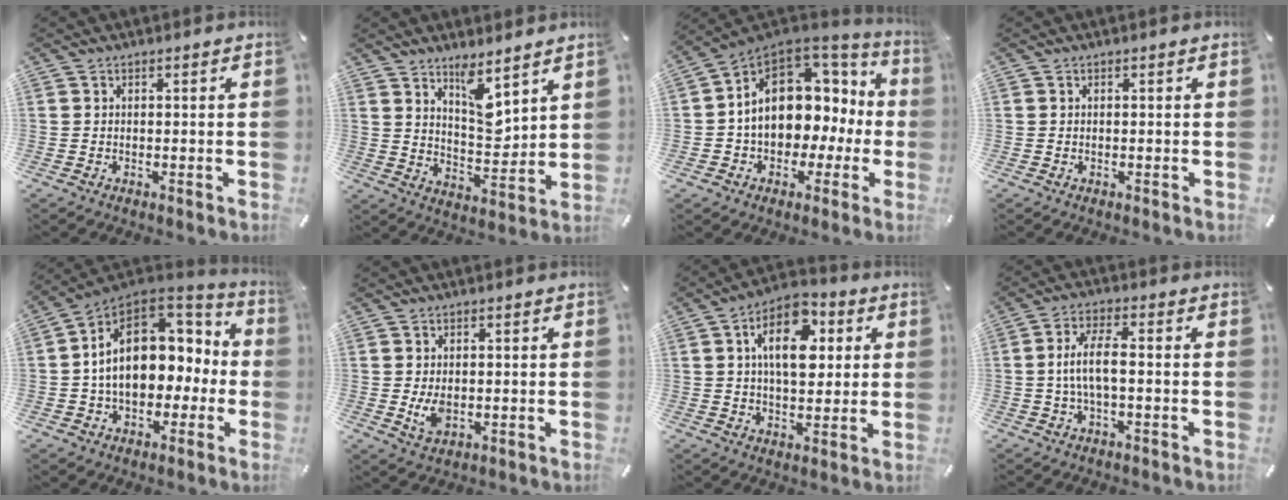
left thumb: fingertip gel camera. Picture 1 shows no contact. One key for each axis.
{"total": 9.3, "fx": 6.6, "fy": 3.8, "fz": 5.2, "tx": -0.068, "ty": -0.056, "tz": 0.114}
{"total": 13.2, "fx": 2.2, "fy": 10.4, "fz": 7.9, "tx": -0.132, "ty": -0.016, "tz": 0.043}
{"total": 0.0}
{"total": 18.6, "fx": 2.0, "fy": 13.2, "fz": 12.9, "tx": -0.207, "ty": -0.001, "tz": 0.038}
{"total": 4.3, "fx": -0.3, "fy": 2.8, "fz": 3.2, "tx": -0.072, "ty": -0.007, "tz": -0.009}
{"total": 13.5, "fx": 3.5, "fy": 8.1, "fz": 10.3, "tx": -0.158, "ty": 0.000, "tz": 0.057}
{"total": 7.6, "fx": -0.6, "fy": 2.6, "fz": 7.1, "tx": -0.147, "ty": 0.002, "tz": -0.015}